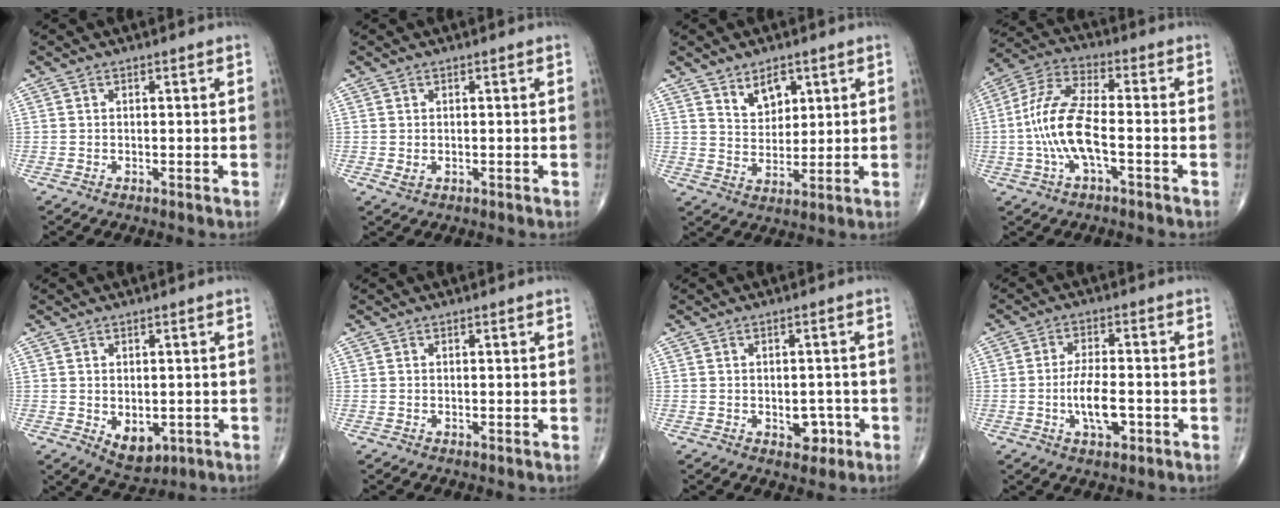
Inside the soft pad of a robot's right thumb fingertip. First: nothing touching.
{"total": 1.2, "force": [-0.1, 0.8, 0.9], "torque": [-0.016, -0.003, 0.002]}
{"total": 6.1, "force": [3.5, 3.7, 3.3], "torque": [-0.032, -0.029, 0.067]}
{"total": 12.4, "force": [-2.4, 4.5, 11.3], "torque": [-0.249, 0.035, -0.050]}
{"total": 5.7, "force": [-1.3, 3.7, 4.1], "torque": [-0.043, -0.005, -0.001]}
{"total": 0.0}
{"total": 4.0, "force": [-1.3, 2.7, 2.5], "torque": [-0.007, 0.006, -0.014]}
{"total": 7.1, "force": [-2.0, 3.0, 6.1], "torque": [-0.111, 0.008, -0.035]}